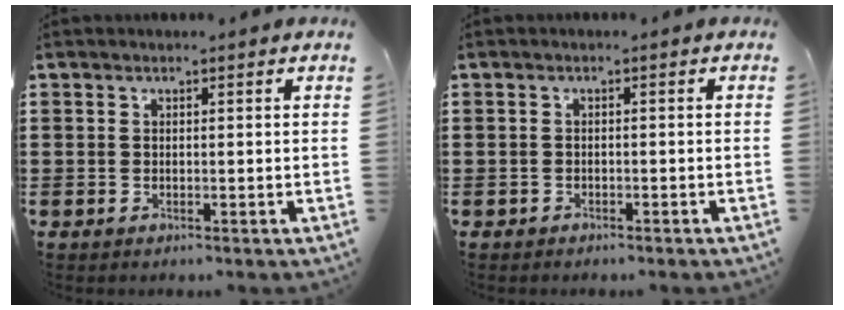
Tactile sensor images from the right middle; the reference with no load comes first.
{"total": 0.7, "force": [-0.7, 0.2, 0.0], "torque": [-0.003, -0.002, -0.013]}